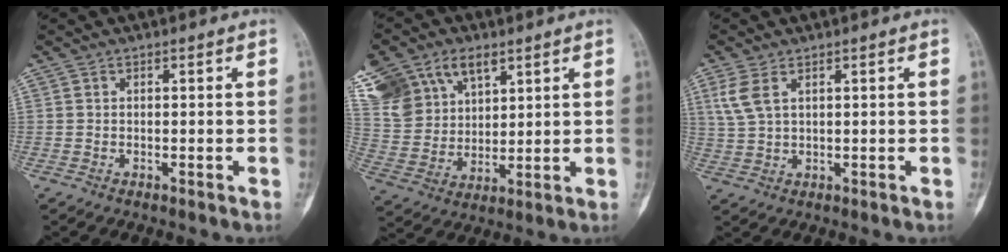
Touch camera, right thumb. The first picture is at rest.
{"total": 21.7, "force": [11.6, 14.7, 10.9], "torque": [-0.251, 0.021, 0.236]}
{"total": 4.5, "force": [2.0, 2.2, 3.4], "torque": [-0.086, 0.003, 0.051]}